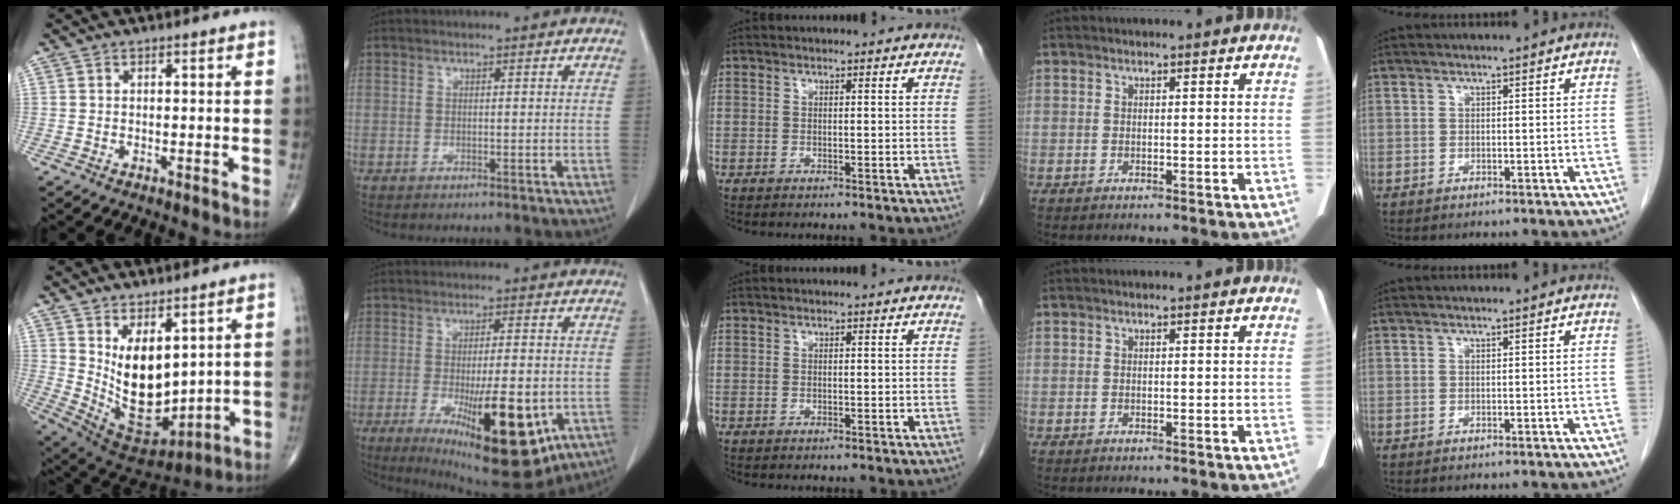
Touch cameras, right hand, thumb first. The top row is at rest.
{"thumb": {"total": 14.7, "force": [3.5, 7.9, 11.8], "torque": [-0.168, -0.039, 0.095]}, "index": {"total": 16.7, "force": [-5.8, 4.3, 15.0], "torque": [-0.200, -0.026, -0.069]}}